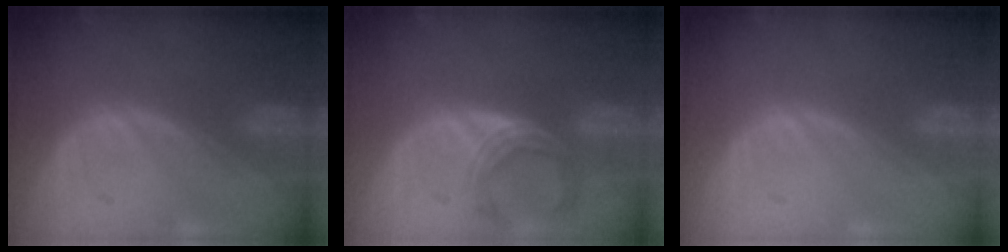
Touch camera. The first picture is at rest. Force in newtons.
{"total": 4.9, "press": 4.8, "slide": 1.1}
{"total": 0.0}